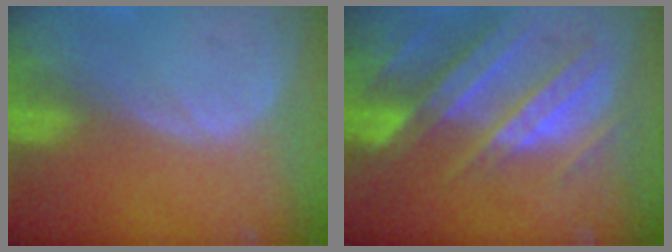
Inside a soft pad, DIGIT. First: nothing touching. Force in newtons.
{"total": 10.5, "press": 9.3, "slide": 4.8}